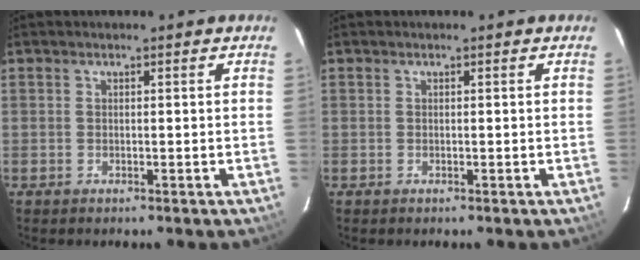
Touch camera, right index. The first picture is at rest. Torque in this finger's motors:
{"motor_torque": [0.36, 0.32, 0.02, 0.00]}